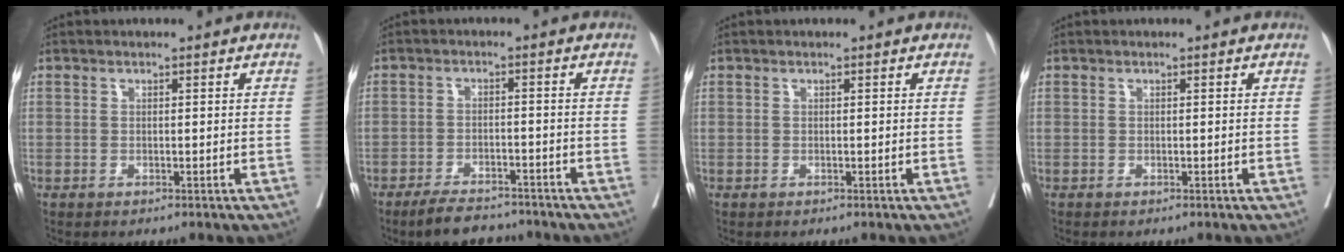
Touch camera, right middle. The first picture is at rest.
{"total": 6.0, "force": [-5.3, 1.7, 2.3], "torque": [-0.045, -0.011, -0.088]}
{"total": 0.0}
{"total": 0.0}